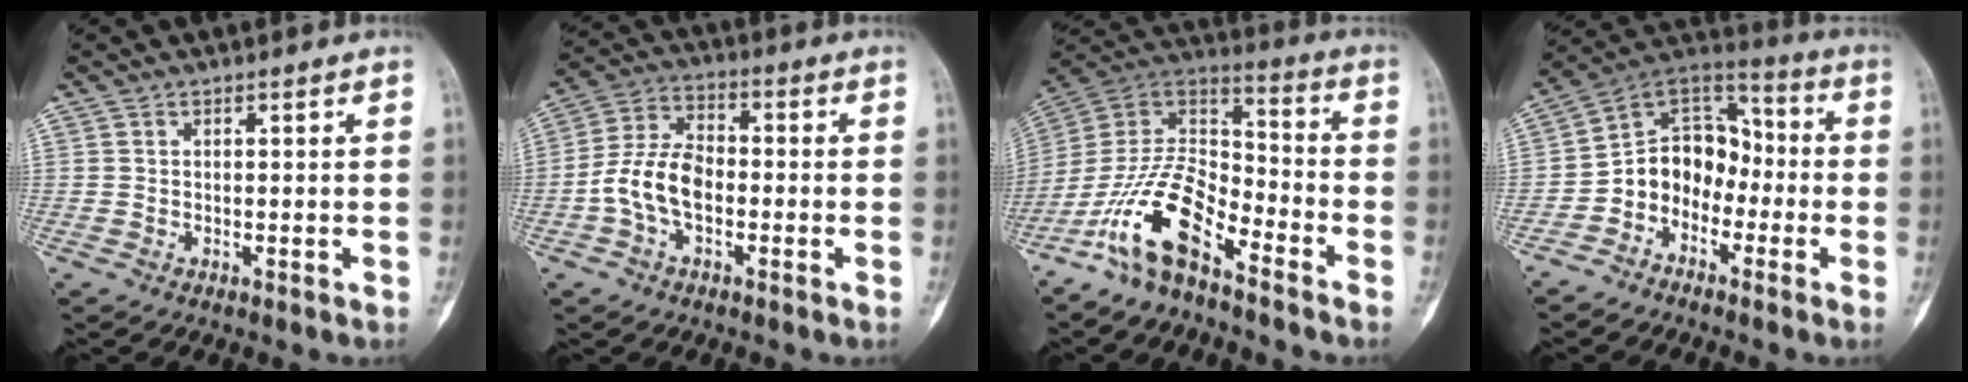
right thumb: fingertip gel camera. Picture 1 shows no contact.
{"total": 9.8, "force": [-2.3, 6.0, 7.3], "torque": [-0.141, 0.033, -0.052]}
{"total": 15.2, "force": [-9.7, 6.1, 10.0], "torque": [-0.178, 0.086, -0.191]}
{"total": 11.6, "force": [-3.7, 9.2, 6.0], "torque": [-0.067, 0.078, -0.083]}